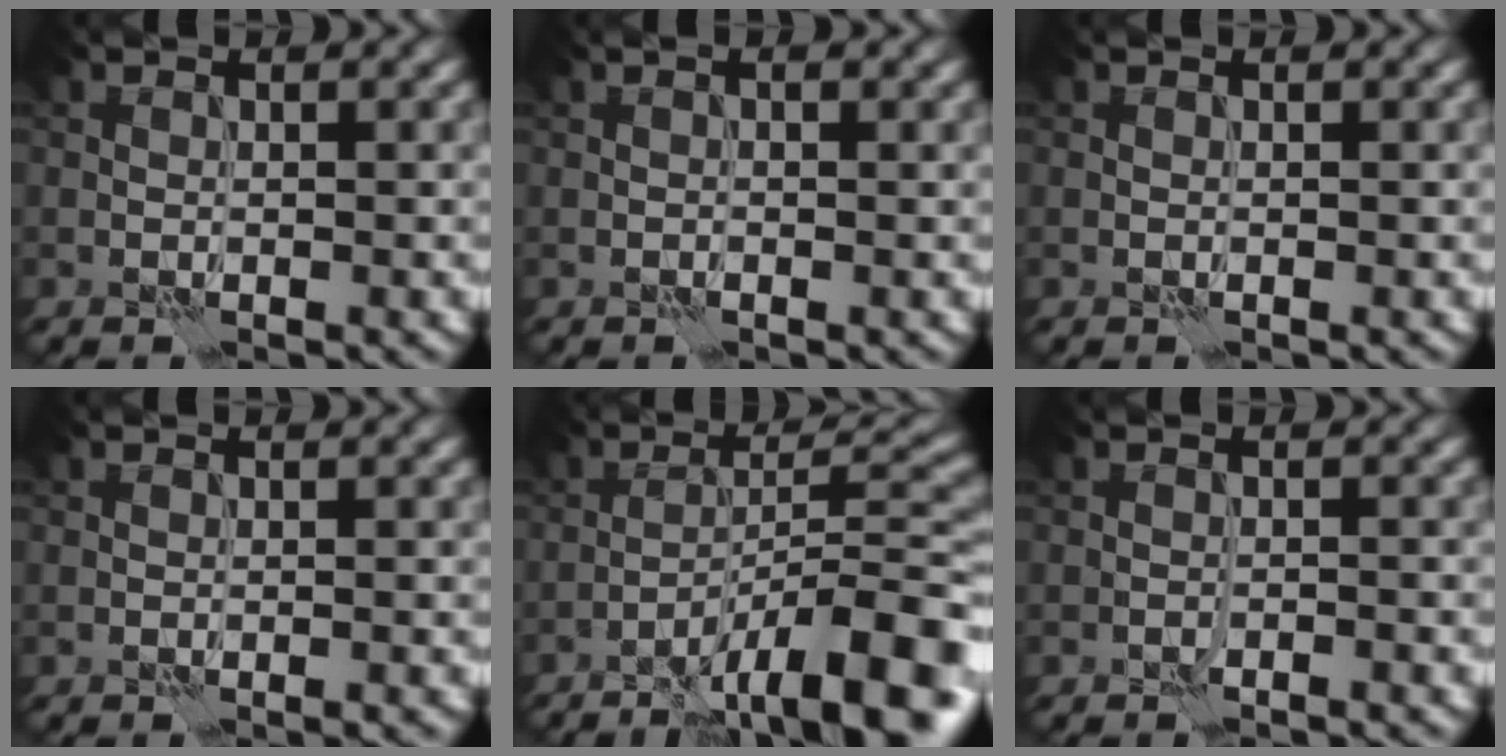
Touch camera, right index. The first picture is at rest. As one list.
[{"total": 1.2, "force": [0.3, 0.3, 1.1], "torque": [-0.017, -0.004, 0.001]}, {"total": 0.0}, {"total": 0.7, "force": [-0.5, 0.0, 0.5], "torque": [-0.007, 0.001, -0.008]}, {"total": 12.1, "force": [-7.4, 2.6, 9.2], "torque": [-0.140, 0.013, -0.120]}, {"total": 0.9, "force": [-0.8, 0.0, 0.4], "torque": [-0.006, 0.004, -0.017]}]